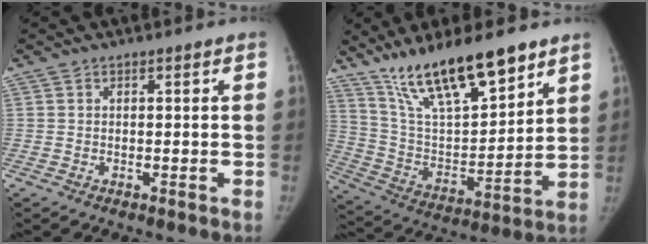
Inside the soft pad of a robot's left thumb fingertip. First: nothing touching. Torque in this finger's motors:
{"motor_torque": [0.09, 0.41, 1.08, -1.69, 0.23]}